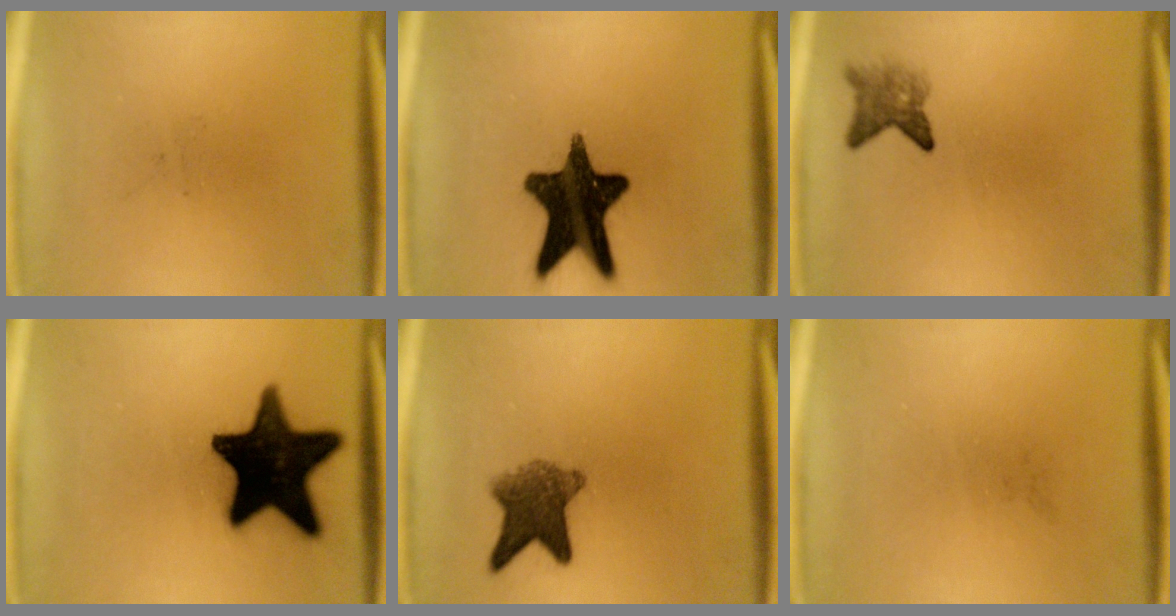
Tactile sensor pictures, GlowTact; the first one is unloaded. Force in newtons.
{"total": 16.7}
{"total": 2.8}
{"total": 20.0}
{"total": 6.8}
{"total": 0.0}